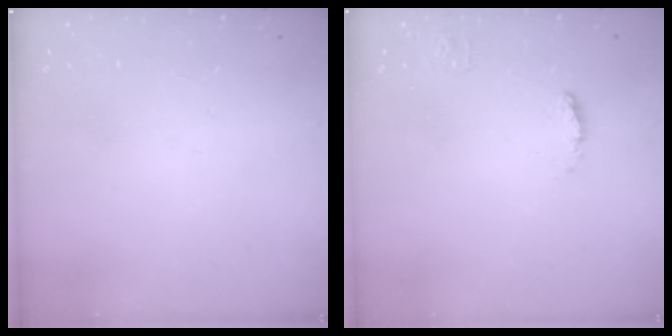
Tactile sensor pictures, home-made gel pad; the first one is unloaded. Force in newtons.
{"total": 5.0, "press": 5.0, "slide": 0.4}